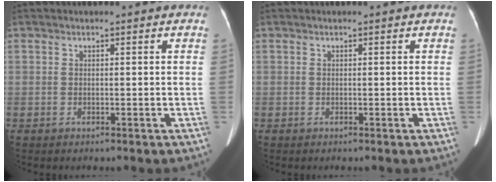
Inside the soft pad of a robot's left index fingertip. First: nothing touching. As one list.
[{"total": 0.0}]